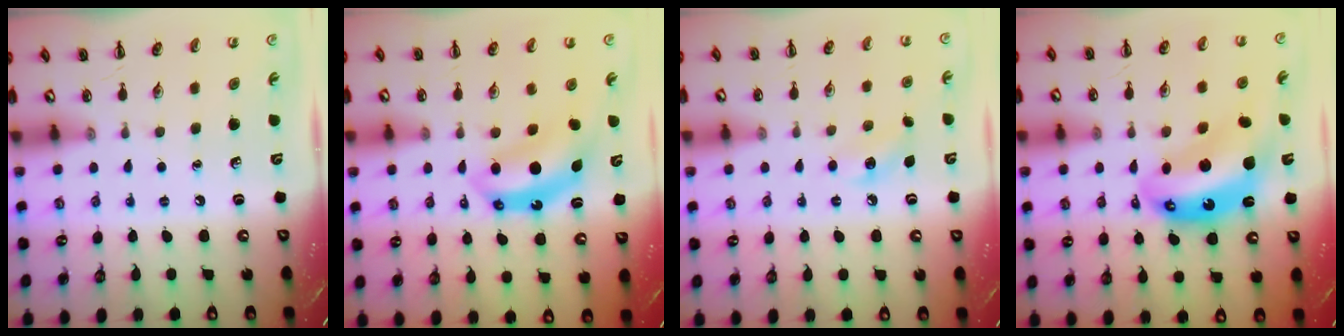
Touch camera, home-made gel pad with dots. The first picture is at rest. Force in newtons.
{"total": 7.2, "press": 7.2, "slide": 0.7}
{"total": 7.7, "press": 7.4, "slide": 1.9}
{"total": 12.4, "press": 11.9, "slide": 3.2}